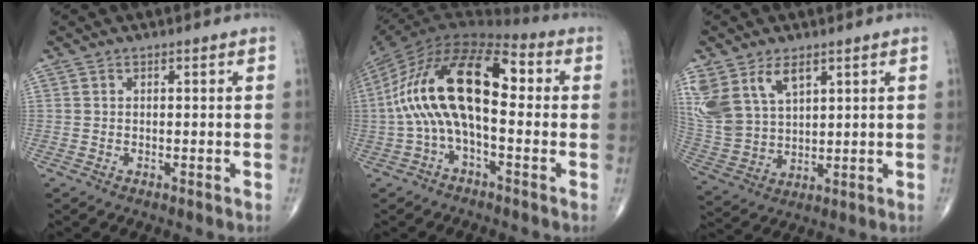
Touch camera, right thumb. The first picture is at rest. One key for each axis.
{"total": 19.7, "fx": 0.2, "fy": 9.3, "fz": 17.4, "tx": -0.313, "ty": 0.051, "tz": -0.007}
{"total": 13.9, "fx": 7.1, "fy": 8.4, "fz": 8.5, "tx": -0.183, "ty": -0.017, "tz": 0.155}